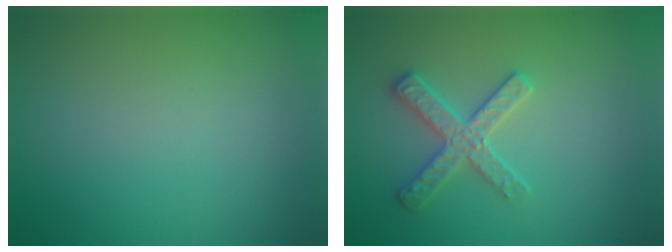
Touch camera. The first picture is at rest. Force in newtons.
{"total": 2.9, "press": 2.9, "slide": 0.1}